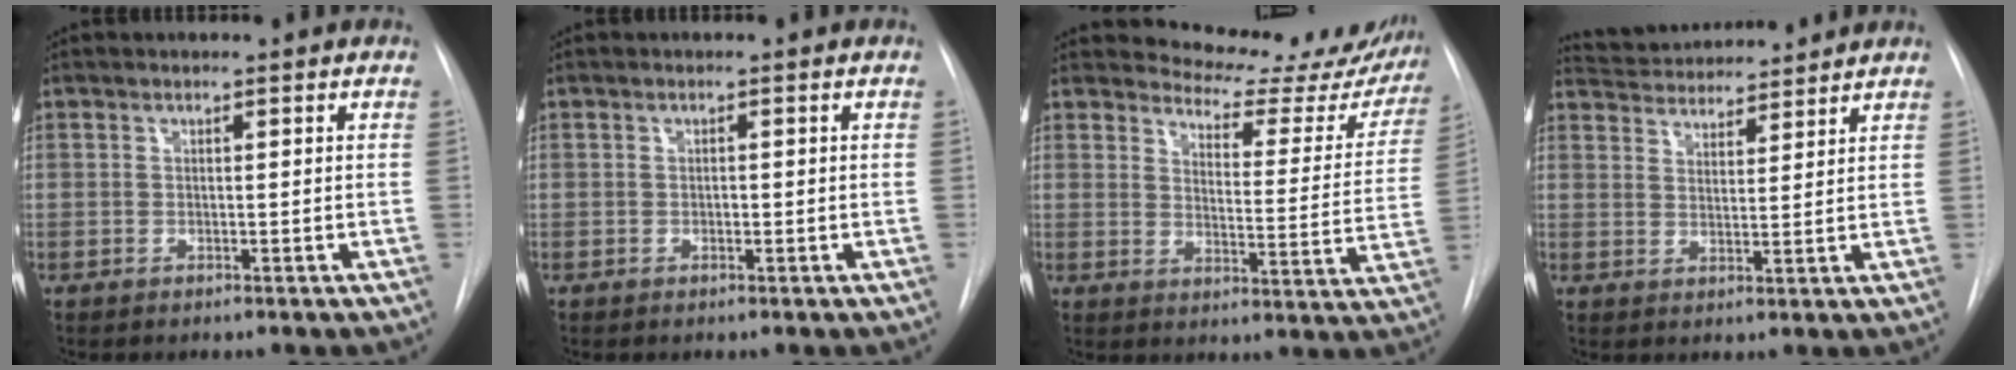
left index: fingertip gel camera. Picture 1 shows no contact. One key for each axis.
{"total": 1.0, "fx": -1.0, "fy": 0.2, "fz": 0.3, "tx": -0.002, "ty": -0.004, "tz": -0.016}
{"total": 17.7, "fx": 16.7, "fy": 5.1, "fz": 3.2, "tx": -0.013, "ty": -0.075, "tz": 0.178}
{"total": 10.8, "fx": 10.3, "fy": 1.9, "fz": 2.6, "tx": -0.044, "ty": 0.018, "tz": 0.158}